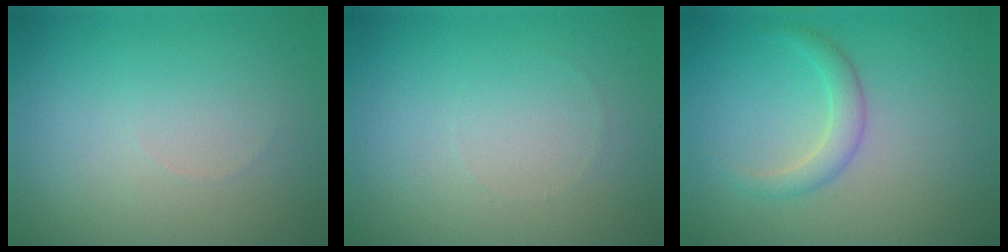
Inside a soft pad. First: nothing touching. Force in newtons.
{"total": 0.0}
{"total": 1.9, "press": 1.9, "slide": 0.2}